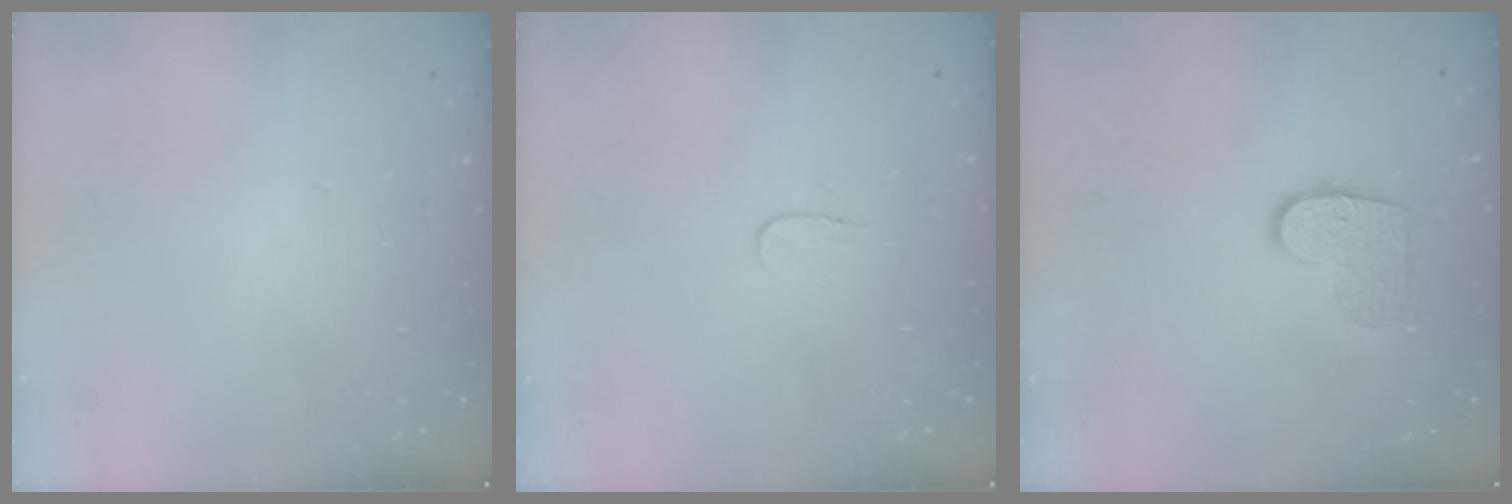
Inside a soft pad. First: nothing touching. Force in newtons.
{"total": 3.9, "press": 3.8, "slide": 0.4}
{"total": 8.7, "press": 8.7, "slide": 0.4}